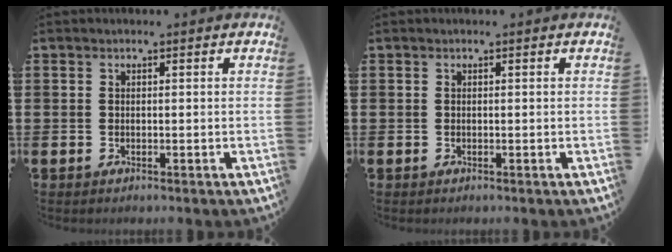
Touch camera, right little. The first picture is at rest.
{"total": 0.0}